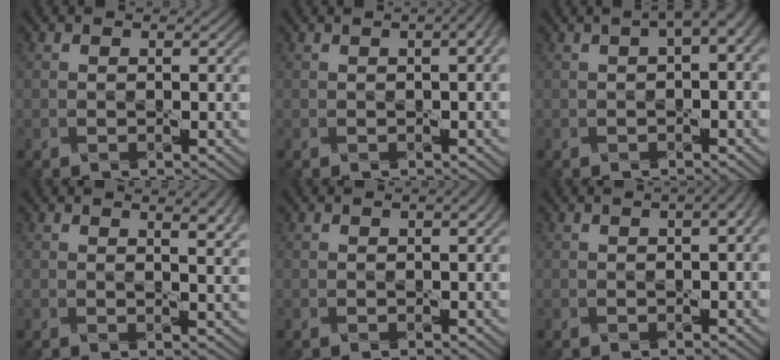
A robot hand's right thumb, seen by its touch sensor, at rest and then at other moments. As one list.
[{"total": 3.6, "force": [0.9, 1.5, 3.2], "torque": [-0.031, 0.014, 0.002]}, {"total": 3.6, "force": [0.8, 1.0, 3.4], "torque": [-0.047, 0.010, 0.012]}, {"total": 4.5, "force": [2.3, 1.4, 3.6], "torque": [-0.048, 0.006, 0.028]}, {"total": 1.2, "force": [0.5, 0.2, 1.1], "torque": [-0.019, 0.005, 0.002]}, {"total": 3.8, "force": [0.9, 1.6, 3.4], "torque": [-0.034, 0.011, 0.006]}]